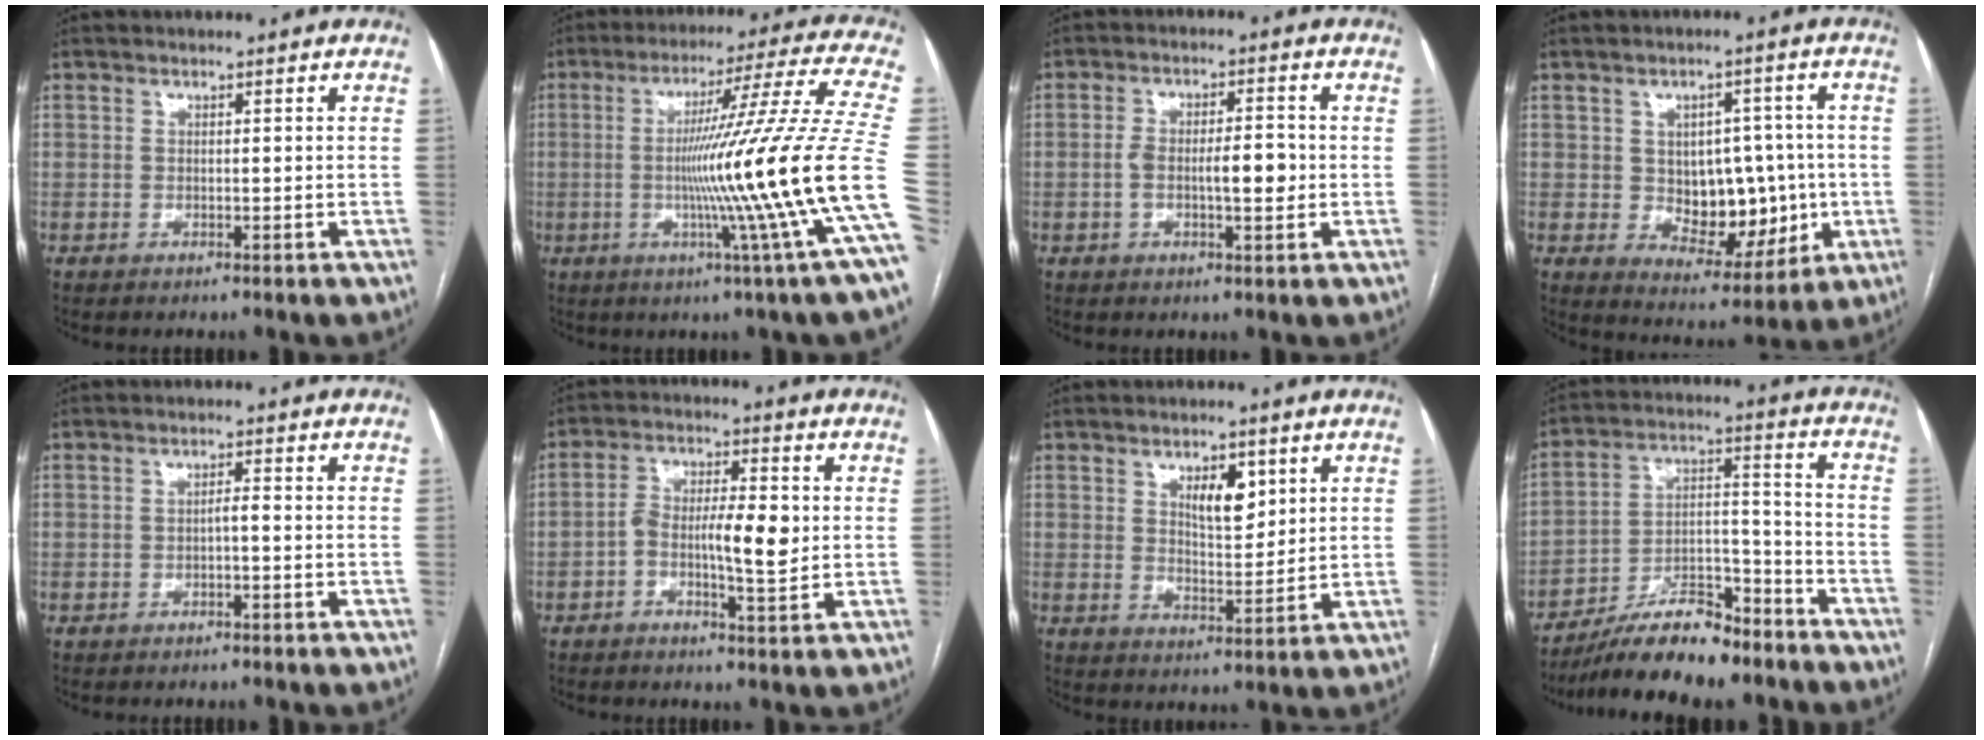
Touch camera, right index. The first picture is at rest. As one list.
[{"total": 23.6, "force": [-3.9, -3.3, 23.0], "torque": [-0.290, -0.017, -0.086]}, {"total": 6.2, "force": [-0.8, 1.8, 5.9], "torque": [-0.105, 0.012, -0.010]}, {"total": 11.0, "force": [-0.5, 6.9, 8.5], "torque": [-0.115, 0.019, 0.009]}, {"total": 0.6, "force": [-0.3, 0.0, 0.6], "torque": [-0.009, 0.002, -0.004]}, {"total": 7.2, "force": [-0.8, 1.9, 6.9], "torque": [-0.125, 0.012, -0.014]}, {"total": 5.7, "force": [2.7, 2.3, 4.5], "torque": [-0.075, -0.003, 0.049]}, {"total": 14.1, "force": [-11.6, 3.2, 7.3], "torque": [-0.122, 0.020, -0.201]}]